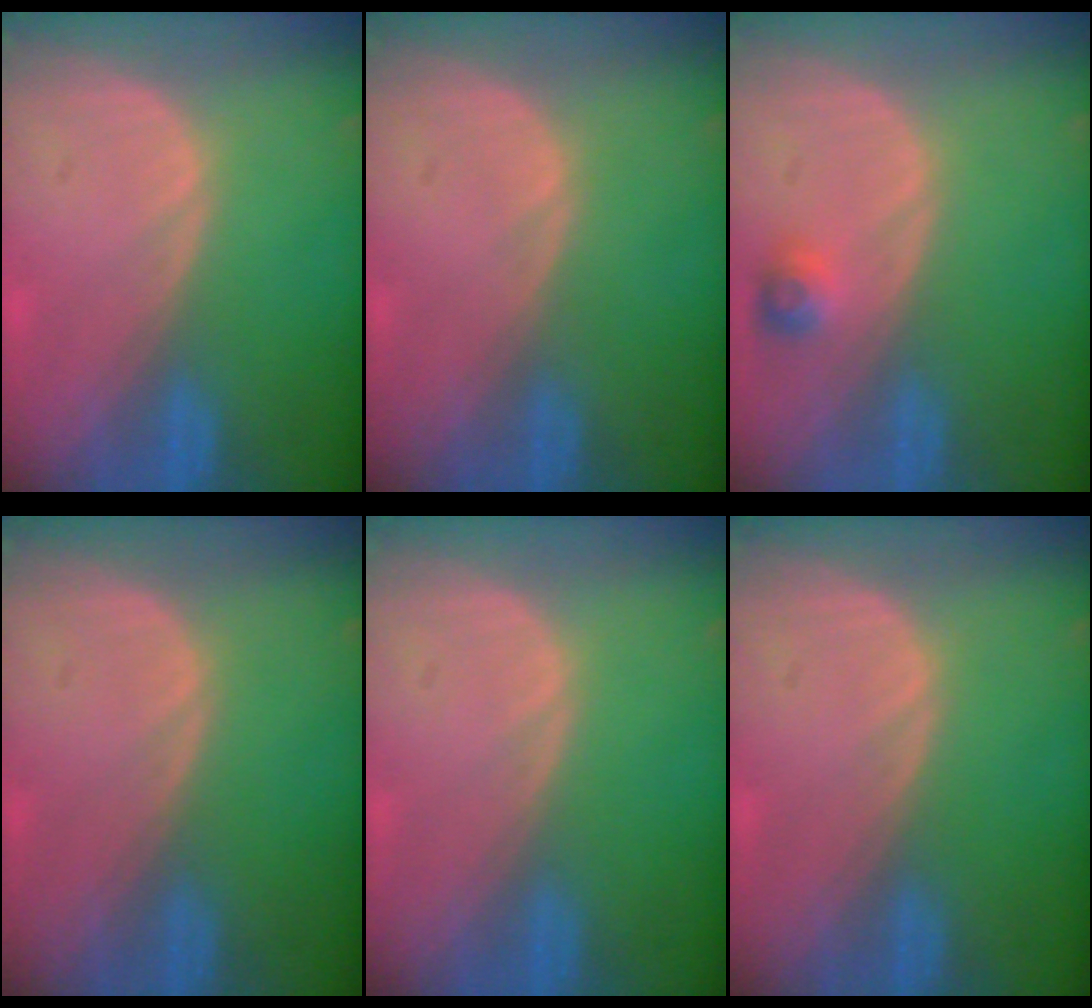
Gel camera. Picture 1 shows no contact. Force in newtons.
{"total": 0.0}
{"total": 2.4, "press": 2.2, "slide": 0.9}
{"total": 0.0}
{"total": 0.0}
{"total": 0.0}